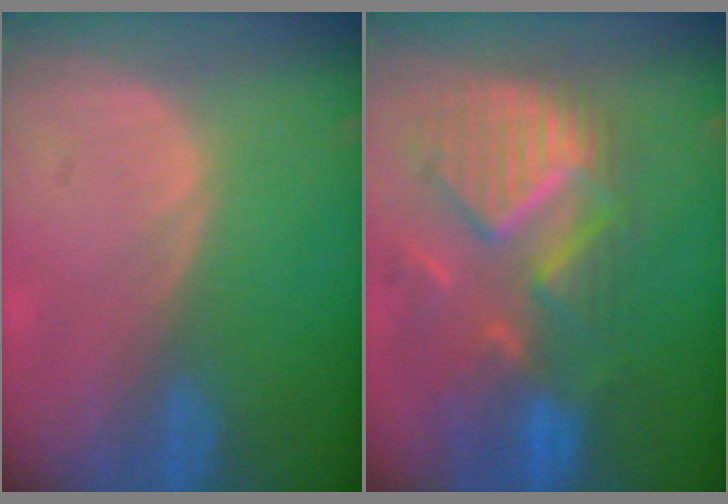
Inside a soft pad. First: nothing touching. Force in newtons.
{"total": 11.8, "press": 10.3, "slide": 5.8}